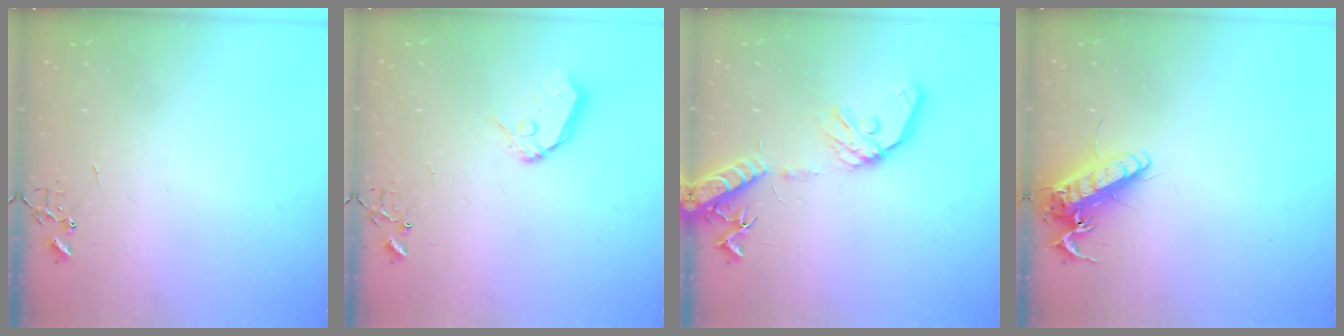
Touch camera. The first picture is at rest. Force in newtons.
{"total": 9.2, "press": 9.1, "slide": 0.9}
{"total": 16.3, "press": 16.0, "slide": 3.2}
{"total": 13.4, "press": 13.2, "slide": 2.5}